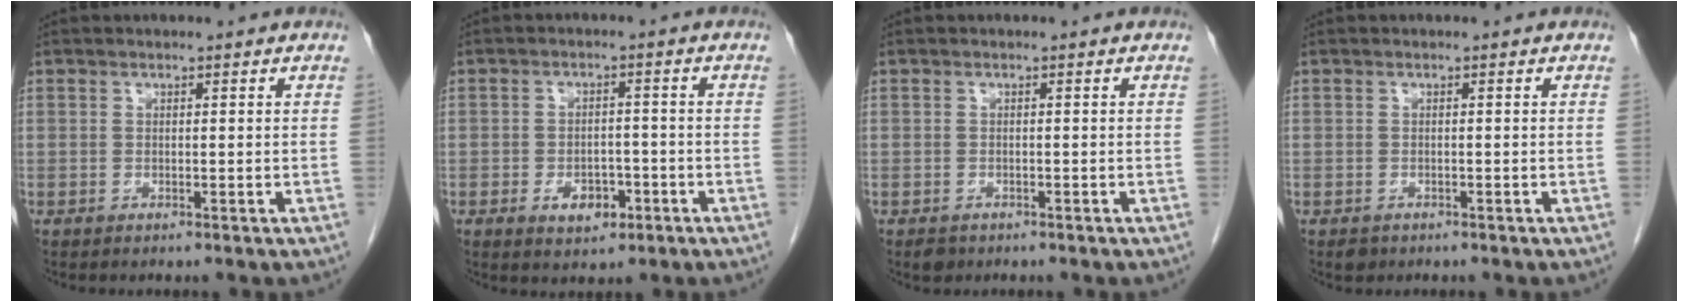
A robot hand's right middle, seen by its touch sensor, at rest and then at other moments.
{"total": 4.6, "force": [-2.1, 2.8, 3.0], "torque": [-0.045, 0.004, -0.027]}
{"total": 1.6, "force": [-1.1, 1.0, 0.5], "torque": [-0.013, 0.000, -0.013]}
{"total": 1.3, "force": [-0.8, 0.9, 0.4], "torque": [-0.011, 0.000, -0.009]}